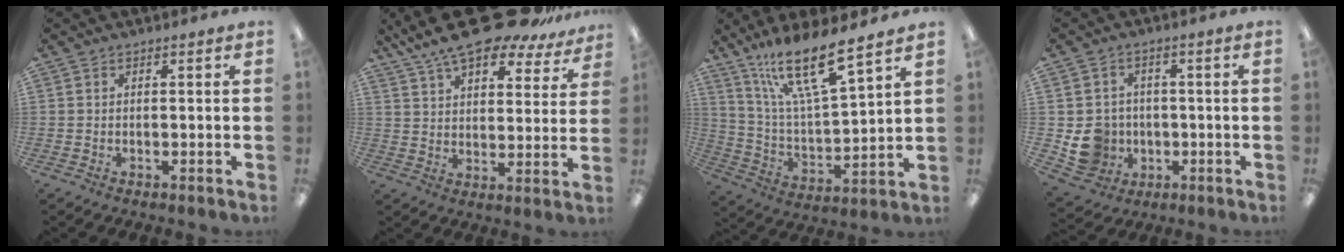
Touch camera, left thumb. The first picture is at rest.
{"total": 16.8, "force": [13.3, 5.2, 8.8], "torque": [-0.152, -0.079, 0.230]}
{"total": 17.6, "force": [13.2, 3.3, 11.2], "torque": [-0.214, -0.079, 0.224]}
{"total": 8.7, "force": [-1.3, 8.2, 2.6], "torque": [-0.071, 0.008, -0.014]}